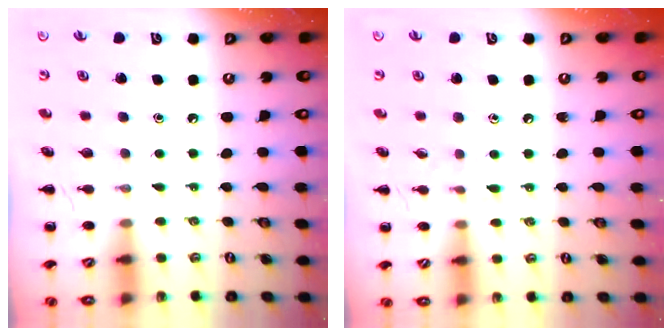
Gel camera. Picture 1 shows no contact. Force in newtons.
{"total": 4.3, "press": 4.0, "slide": 1.5}